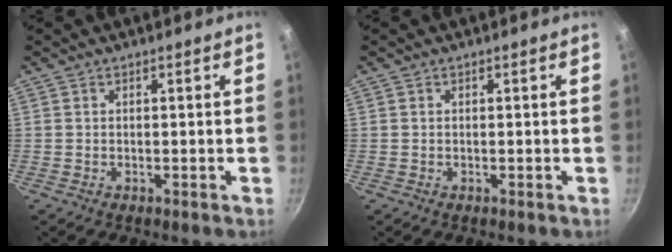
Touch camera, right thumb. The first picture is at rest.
{"total": 0.0}